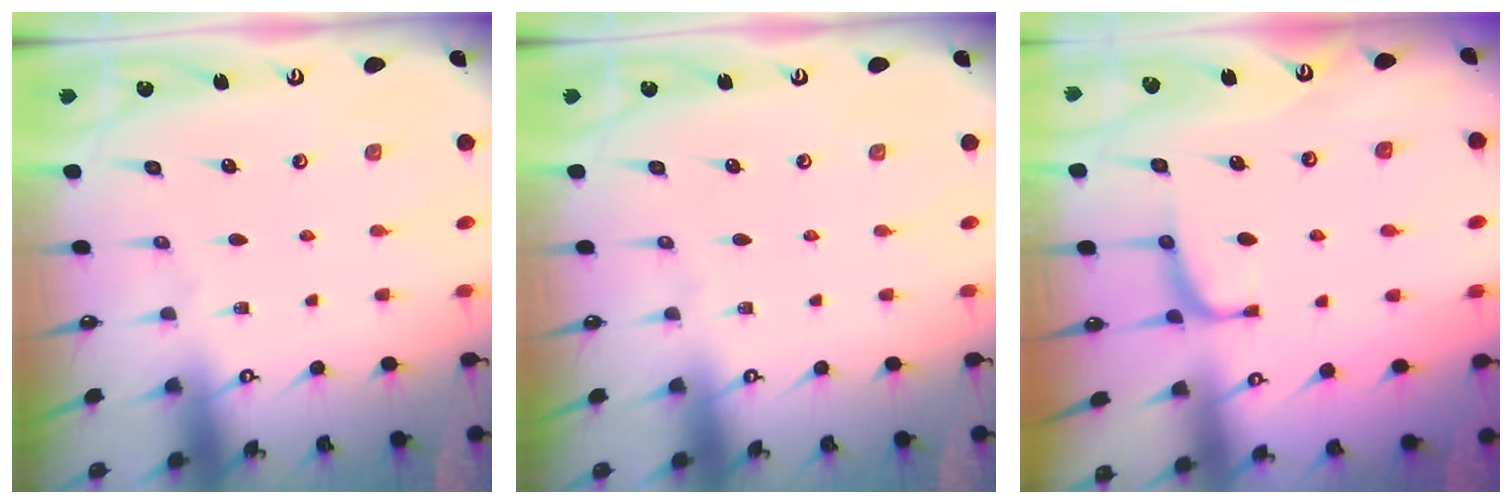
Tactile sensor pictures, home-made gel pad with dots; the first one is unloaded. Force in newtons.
{"total": 0.0}
{"total": 1.3, "press": 1.2, "slide": 0.6}